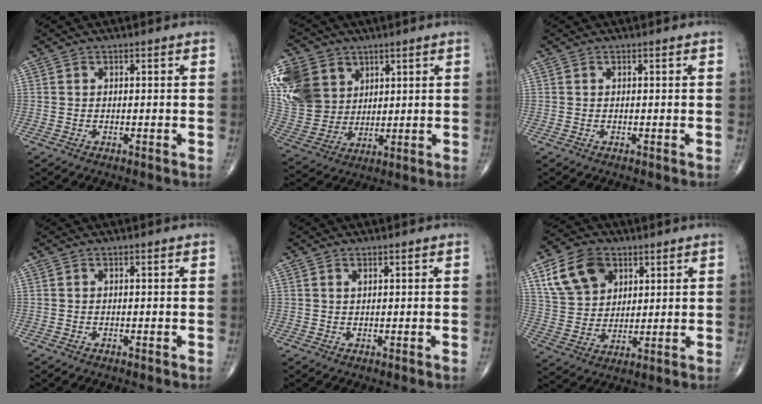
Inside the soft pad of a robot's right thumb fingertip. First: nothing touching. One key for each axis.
{"total": 19.7, "fx": 7.4, "fy": 15.6, "fz": 9.5, "tx": -0.217, "ty": 0.004, "tz": 0.158}
{"total": 0.0}
{"total": 0.0}
{"total": 0.8, "fx": 0.5, "fy": 0.4, "fz": 0.5, "tx": -0.007, "ty": 0.001, "tz": 0.009}
{"total": 12.8, "fx": 5.9, "fy": 9.2, "fz": 6.7, "tx": -0.102, "ty": -0.014, "tz": 0.116}